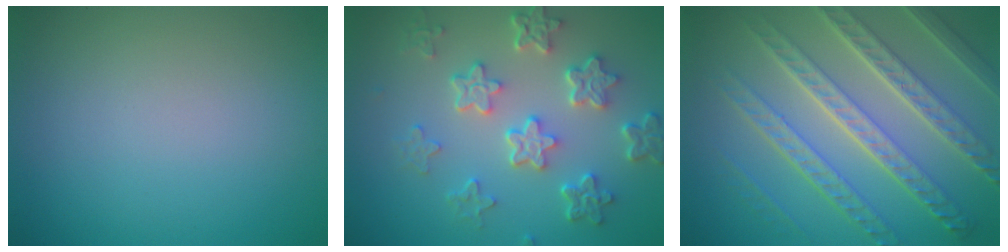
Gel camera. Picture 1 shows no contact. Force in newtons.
{"total": 5.7, "press": 4.2, "slide": 3.8}
{"total": 8.9, "press": 6.4, "slide": 6.3}